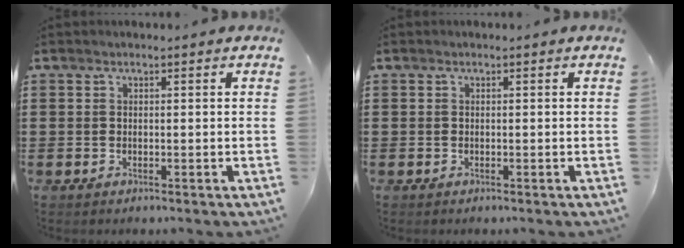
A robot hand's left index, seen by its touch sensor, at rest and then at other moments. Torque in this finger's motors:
{"motor_torque": [-0.01, -0.01, 0.00, 0.00]}